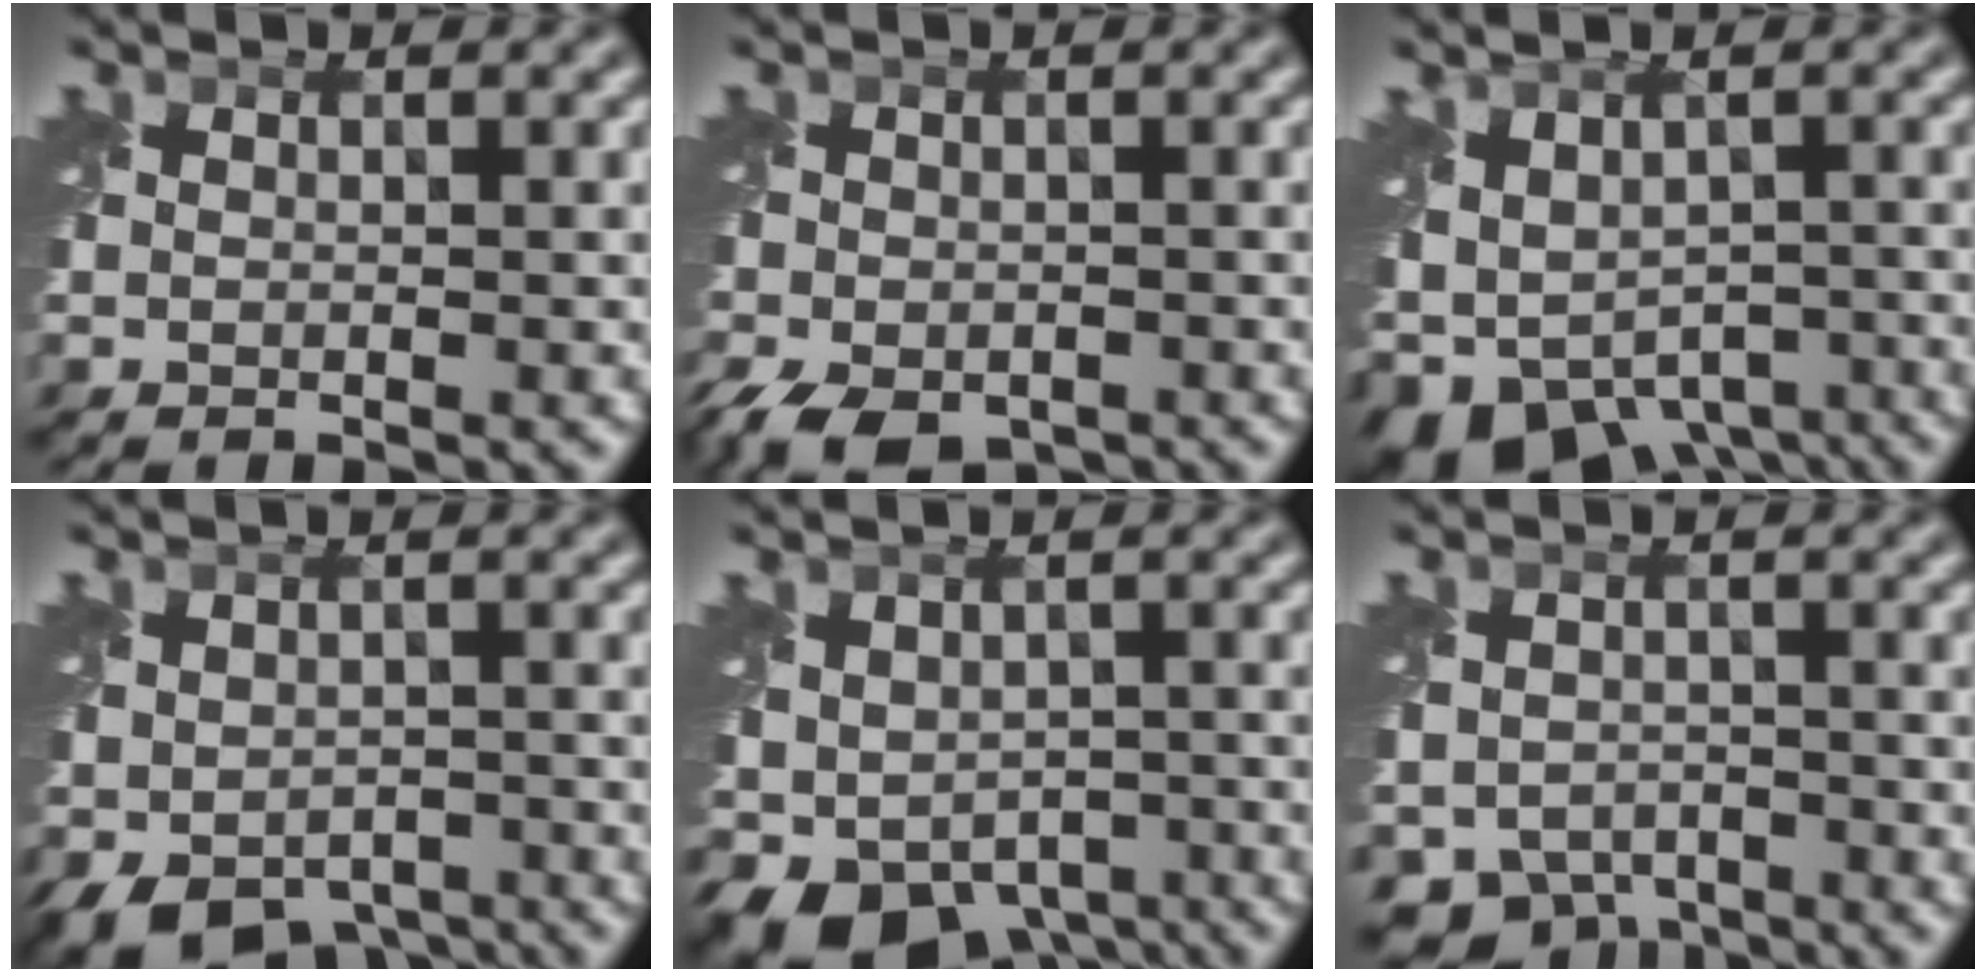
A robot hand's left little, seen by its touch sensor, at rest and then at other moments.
{"total": 6.0, "force": [-3.8, 3.3, 3.2], "torque": [-0.066, -0.027, -0.063]}
{"total": 7.9, "force": [-4.1, 4.8, 4.7], "torque": [-0.084, -0.023, -0.052]}
{"total": 6.5, "force": [-4.1, 3.9, 3.4], "torque": [-0.054, -0.028, -0.057]}
{"total": 9.3, "force": [-5.3, 6.0, 4.7], "torque": [-0.080, -0.034, -0.072]}
{"total": 6.3, "force": [-4.5, 3.8, 2.0], "torque": [-0.030, -0.025, -0.068]}